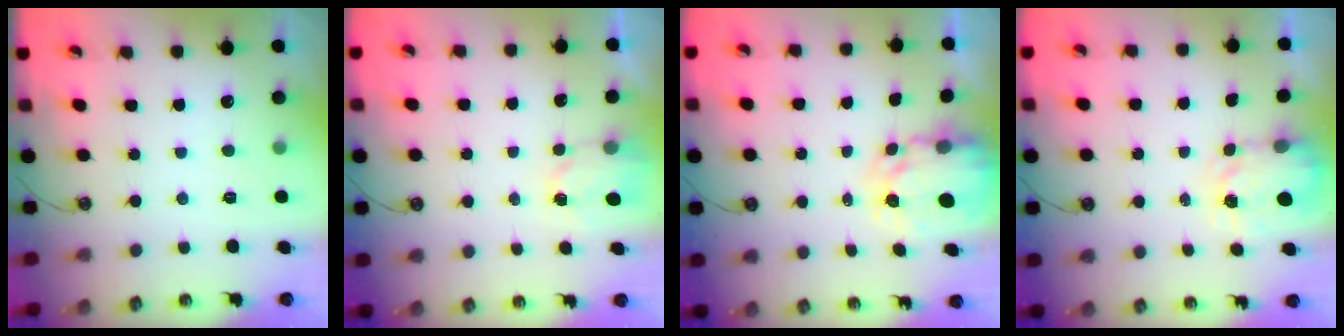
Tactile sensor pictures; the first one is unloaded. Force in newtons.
{"total": 2.6, "press": 2.6, "slide": 0.3}
{"total": 5.8, "press": 5.8, "slide": 0.5}
{"total": 4.0, "press": 3.9, "slide": 0.6}